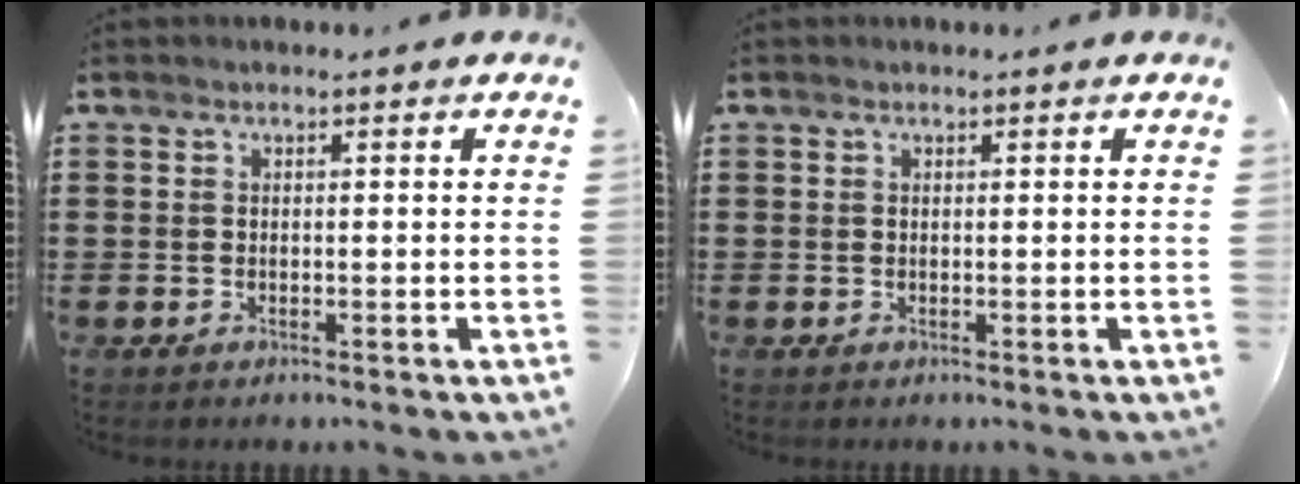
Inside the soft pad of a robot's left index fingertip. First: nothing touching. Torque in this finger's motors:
{"motor_torque": [-0.21, -0.57, -0.09, 0.00]}